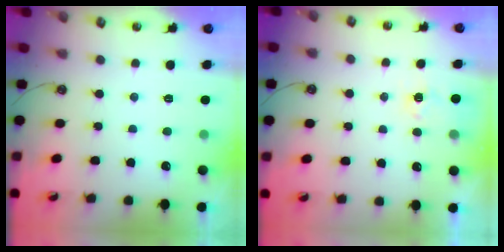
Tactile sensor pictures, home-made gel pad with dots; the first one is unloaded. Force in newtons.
{"total": 3.7, "press": 3.6, "slide": 0.3}